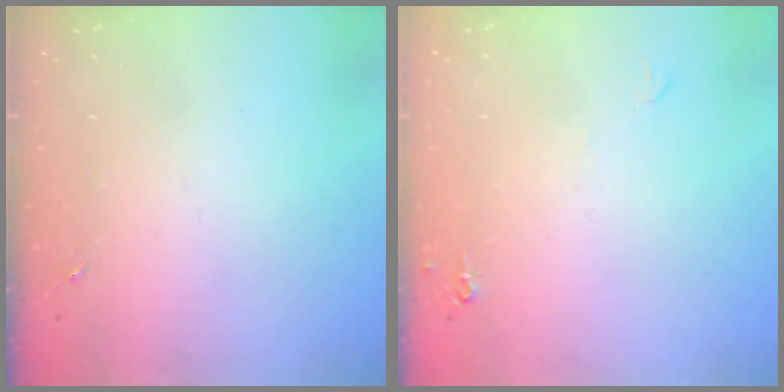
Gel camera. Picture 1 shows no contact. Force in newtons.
{"total": 3.8, "press": 3.8, "slide": 0.6}